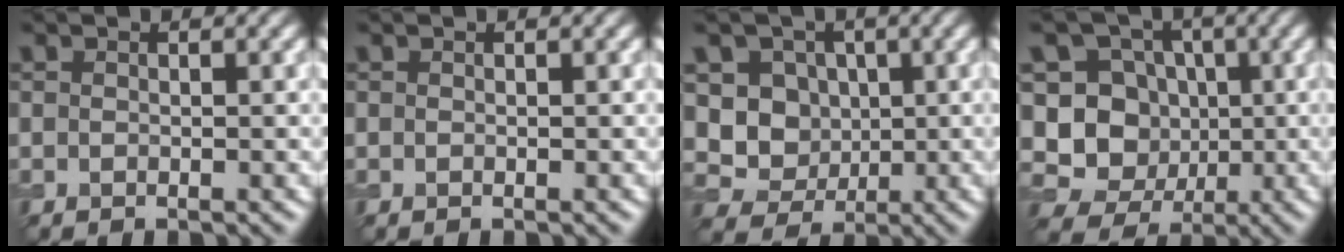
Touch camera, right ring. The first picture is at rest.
{"total": 0.0}
{"total": 4.9, "force": [0.8, 4.4, 1.9], "torque": [-0.035, -0.006, 0.007]}
{"total": 9.1, "force": [-0.1, 8.6, 3.1], "torque": [-0.060, 0.027, -0.027]}